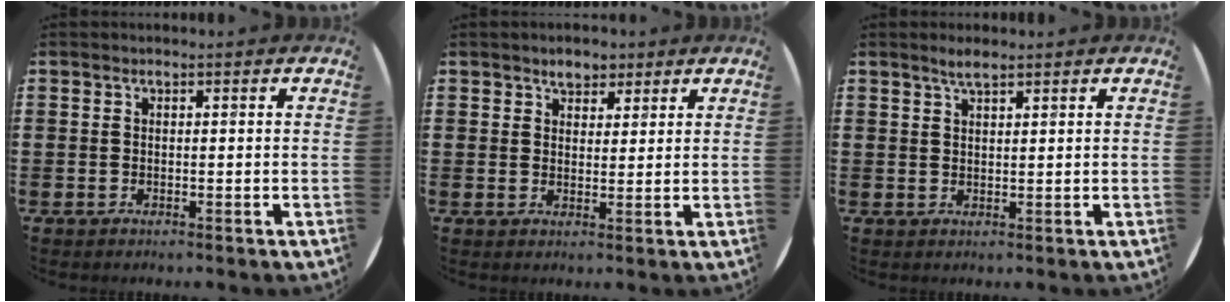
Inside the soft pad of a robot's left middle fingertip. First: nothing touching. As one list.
[{"total": 2.8, "force": [2.3, 1.5, 0.6], "torque": [0.001, 0.001, 0.041]}, {"total": 2.0, "force": [1.7, 0.2, 1.0], "torque": [-0.021, 0.003, 0.030]}]